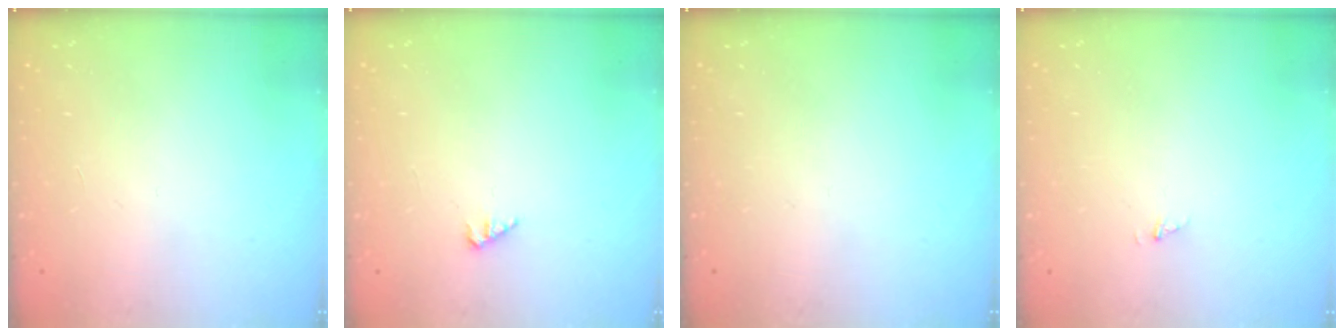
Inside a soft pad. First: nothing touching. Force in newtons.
{"total": 2.4, "press": 2.4, "slide": 0.2}
{"total": 0.0}
{"total": 0.7, "press": 0.7, "slide": 0.0}